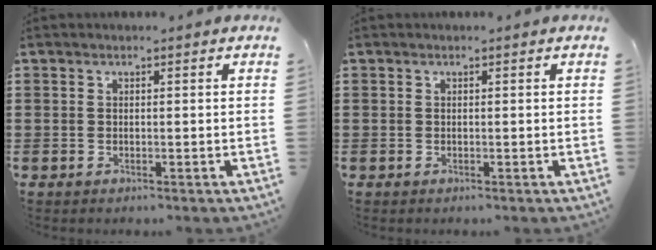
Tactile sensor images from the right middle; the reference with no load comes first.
{"total": 0.0}